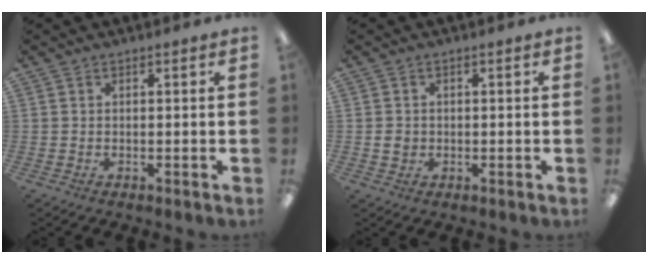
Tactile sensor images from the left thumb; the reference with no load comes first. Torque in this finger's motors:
{"motor_torque": [-0.01, 0.01, 0.01, 0.01, 0.00]}